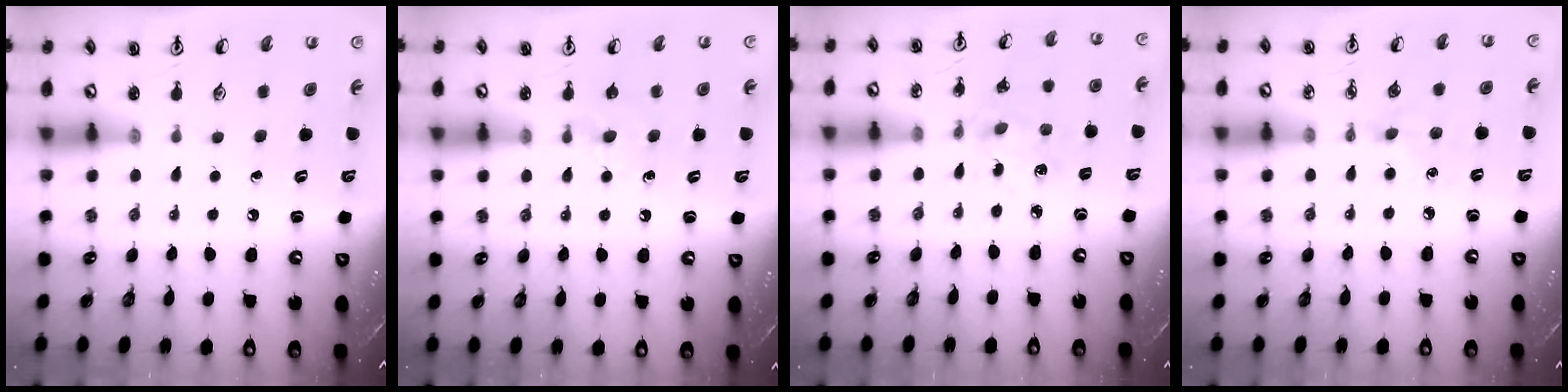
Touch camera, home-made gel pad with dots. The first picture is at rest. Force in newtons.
{"total": 6.1, "press": 6.0, "slide": 0.7}
{"total": 2.2, "press": 2.2, "slide": 0.5}
{"total": 4.1, "press": 4.0, "slide": 0.6}